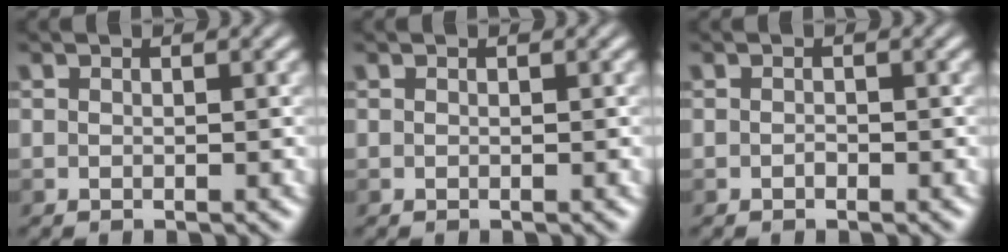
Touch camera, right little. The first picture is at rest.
{"total": 0.0}
{"total": 0.5, "force": [-0.5, 0.1, 0.0], "torque": [0.002, 0.000, -0.010]}